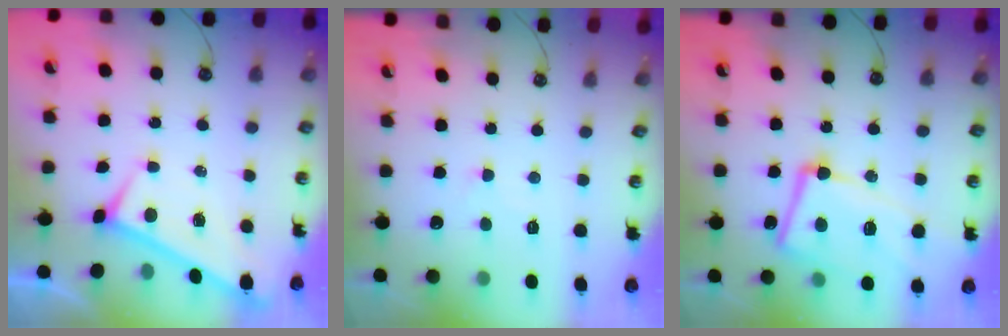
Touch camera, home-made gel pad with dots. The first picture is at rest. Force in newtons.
{"total": 1.1, "press": 1.0, "slide": 0.4}
{"total": 11.5, "press": 11.3, "slide": 2.2}